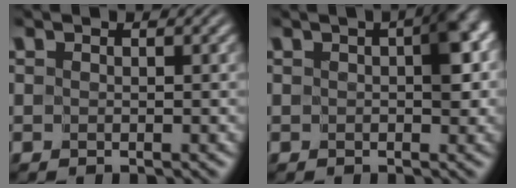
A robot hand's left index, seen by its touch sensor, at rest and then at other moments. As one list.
[{"total": 3.6, "force": [0.3, 1.9, 3.1], "torque": [-0.034, 0.006, -0.002]}]